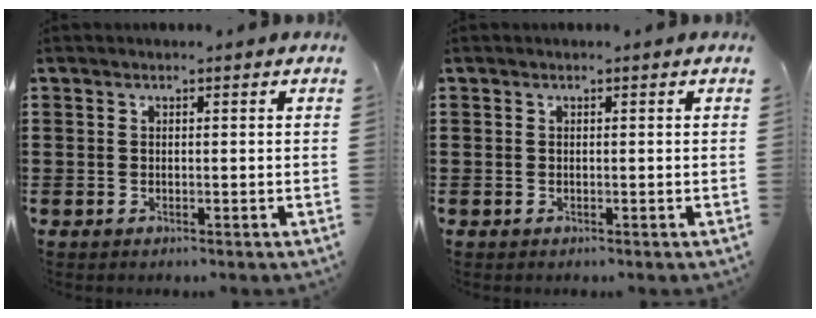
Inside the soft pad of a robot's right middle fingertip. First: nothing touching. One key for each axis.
{"total": 0.0}